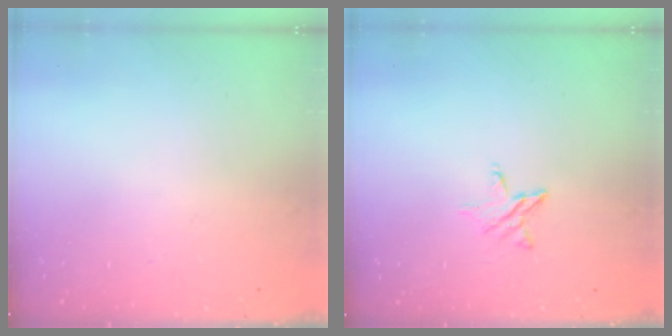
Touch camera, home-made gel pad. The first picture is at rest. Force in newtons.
{"total": 4.5, "press": 4.5, "slide": 0.5}